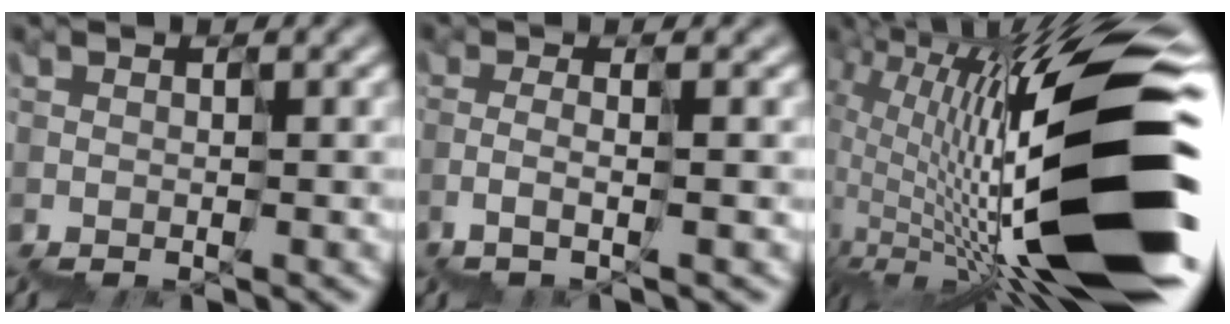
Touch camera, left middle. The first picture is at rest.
{"total": 1.4, "force": [-1.2, 0.3, 0.7], "torque": [-0.018, -0.002, -0.020]}
{"total": 15.3, "force": [0.6, 3.4, 14.9], "torque": [-0.234, 0.033, 0.004]}